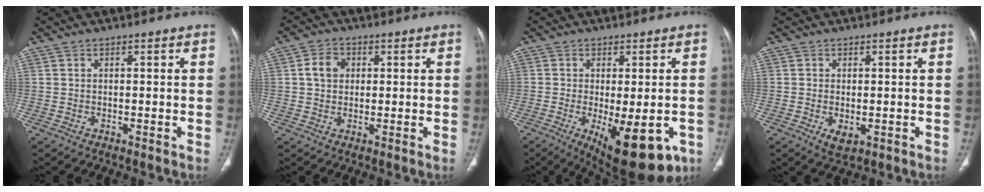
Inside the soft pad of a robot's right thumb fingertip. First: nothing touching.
{"total": 4.8, "force": [1.5, 4.1, 2.0], "torque": [-0.013, -0.004, 0.026]}
{"total": 15.1, "force": [-6.0, 6.2, 12.4], "torque": [-0.147, -0.012, -0.068]}
{"total": 3.2, "force": [-0.9, 1.9, 2.4], "torque": [-0.043, -0.005, -0.006]}